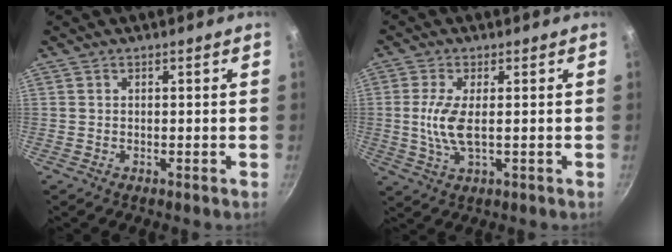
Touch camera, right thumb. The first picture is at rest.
{"total": 6.4, "force": [0.2, 2.1, 6.0], "torque": [-0.138, -0.003, 0.002]}